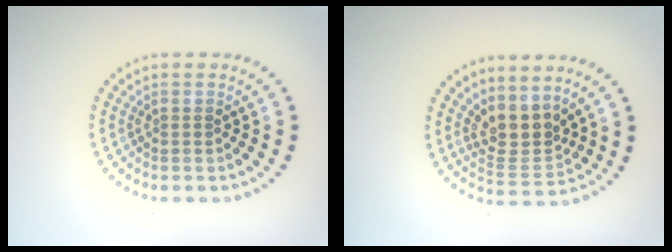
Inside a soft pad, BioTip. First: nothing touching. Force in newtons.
{"total": 3.3, "press": 2.5, "slide": 2.1}